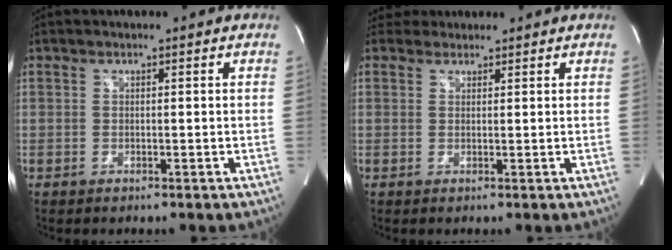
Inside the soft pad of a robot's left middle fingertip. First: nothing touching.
{"total": 2.1, "force": [1.9, 0.8, -0.5], "torque": [0.007, 0.019, 0.031]}